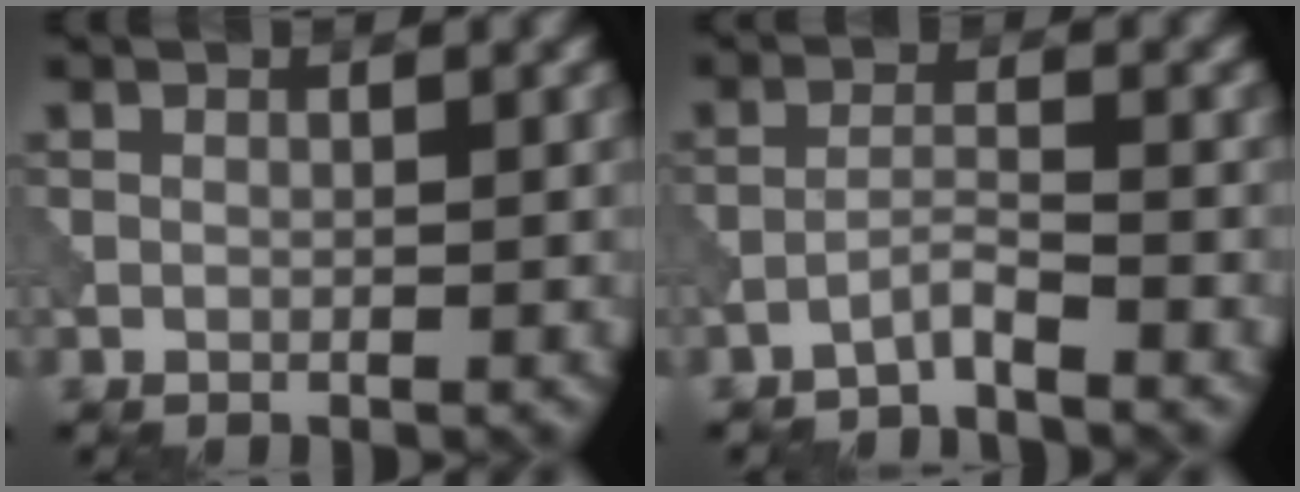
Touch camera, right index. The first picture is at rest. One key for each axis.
{"total": 2.1, "fx": -1.8, "fy": 0.0, "fz": 0.9, "tx": -0.014, "ty": 0.008, "tz": -0.045}